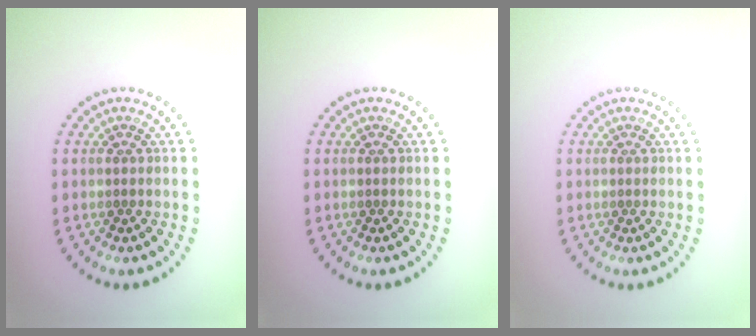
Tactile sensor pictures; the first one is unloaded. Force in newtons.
{"total": 0.0}
{"total": 0.0}